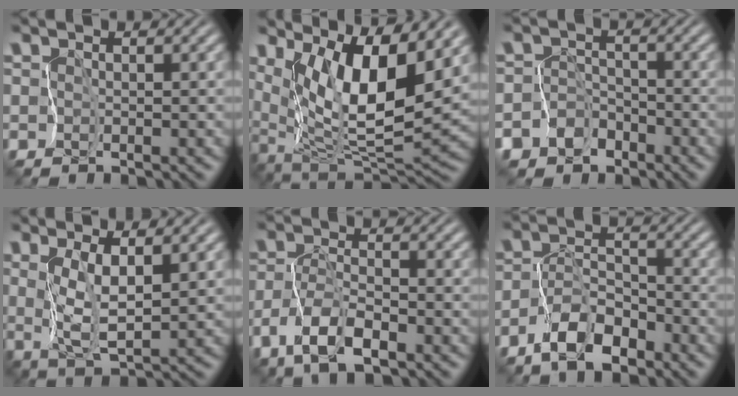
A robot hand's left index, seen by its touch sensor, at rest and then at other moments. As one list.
[{"total": 9.4, "force": [4.5, 2.3, 7.9], "torque": [-0.141, -0.013, 0.092]}, {"total": 7.0, "force": [-4.9, 5.0, -0.2], "torque": [0.018, -0.007, -0.091]}, {"total": 3.3, "force": [1.9, 0.3, 2.7], "torque": [-0.064, -0.002, 0.047]}, {"total": 3.8, "force": [-2.2, 1.3, 2.8], "torque": [-0.056, 0.005, -0.045]}, {"total": 4.5, "force": [-3.1, 1.9, 2.5], "torque": [-0.045, 0.008, -0.060]}]